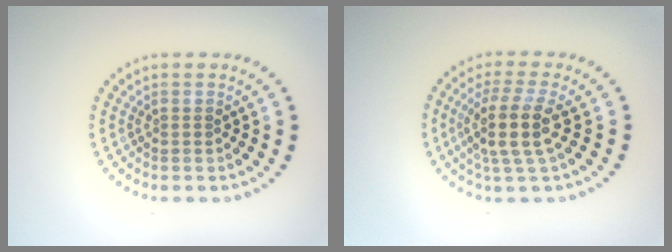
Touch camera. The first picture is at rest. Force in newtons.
{"total": 4.1, "press": 3.4, "slide": 2.2}